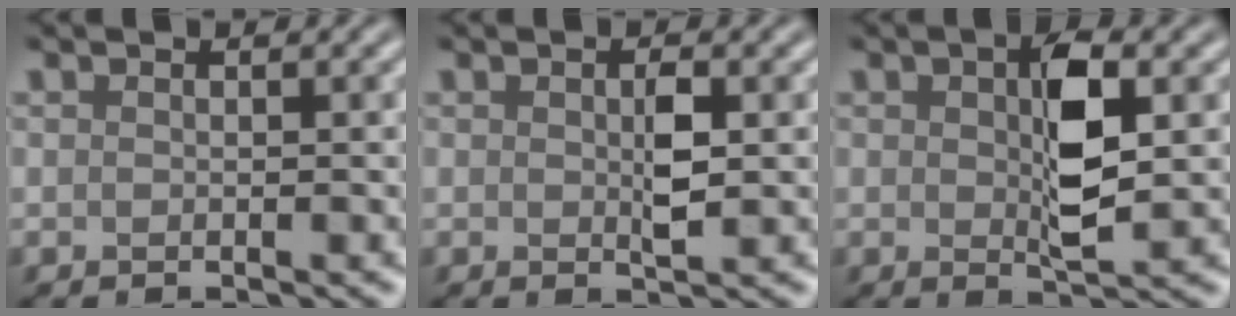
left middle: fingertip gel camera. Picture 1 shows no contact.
{"total": 2.1, "force": [0.1, 0.7, 2.0], "torque": [-0.037, -0.002, 0.004]}
{"total": 4.9, "force": [0.6, 1.9, 4.4], "torque": [-0.078, 0.000, 0.011]}